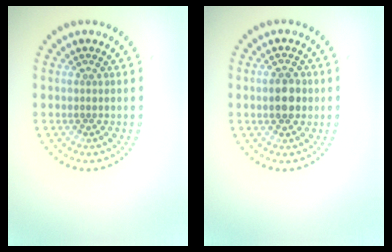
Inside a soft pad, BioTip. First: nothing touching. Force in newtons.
{"total": 2.7, "press": 2.7, "slide": 0.0}